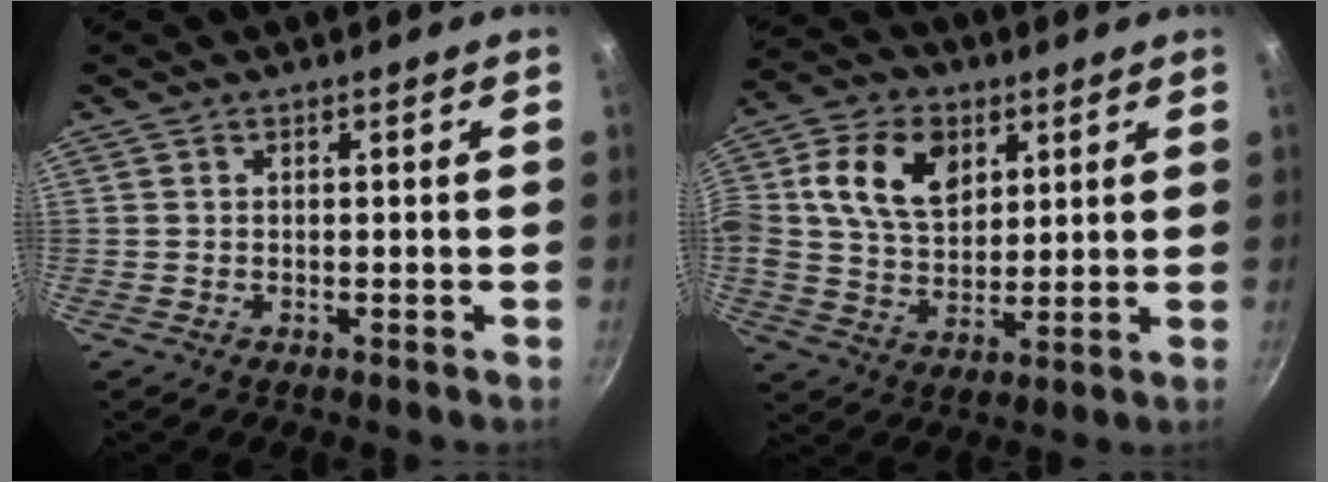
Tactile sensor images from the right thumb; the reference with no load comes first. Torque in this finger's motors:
{"motor_torque": [2.41, 2.60, 1.62, -0.32, 0.71]}